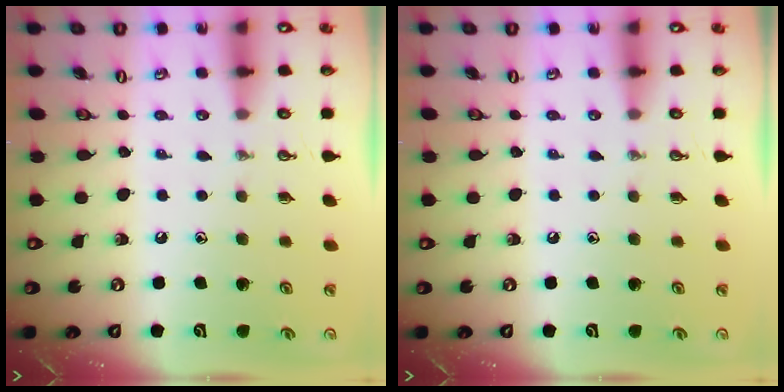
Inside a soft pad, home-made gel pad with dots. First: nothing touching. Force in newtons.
{"total": 0.0}